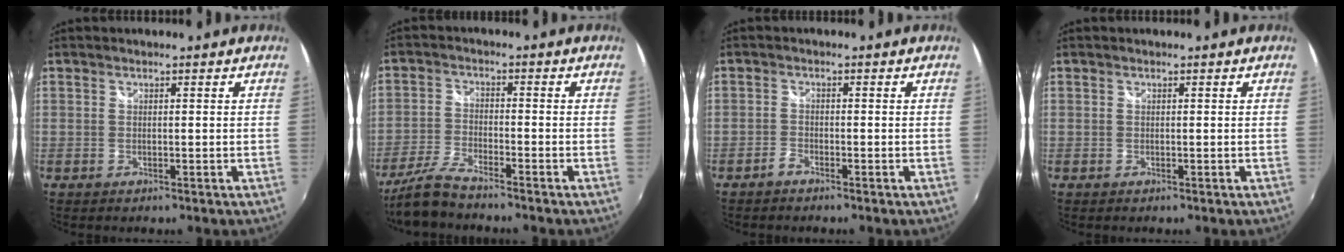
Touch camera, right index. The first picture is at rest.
{"total": 6.7, "force": [-5.7, 0.7, 3.4], "torque": [-0.085, -0.006, -0.115]}
{"total": 1.3, "force": [-1.2, 0.1, 0.6], "torque": [-0.017, 0.003, -0.027]}
{"total": 0.0}